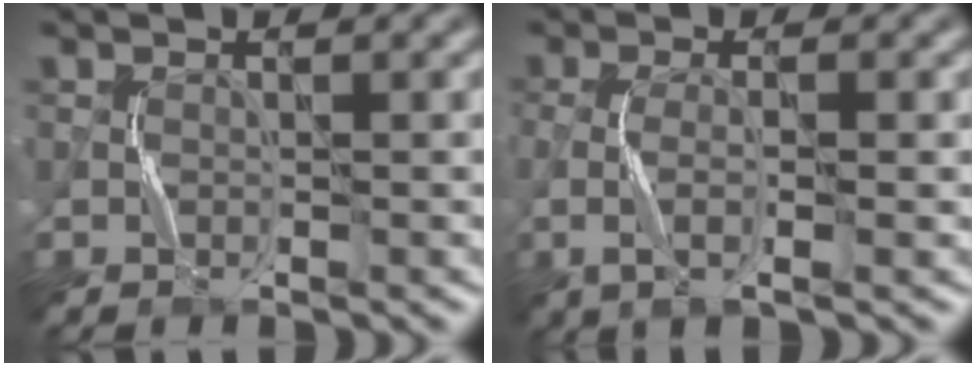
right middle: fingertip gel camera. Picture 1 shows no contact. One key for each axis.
{"total": 2.9, "fx": -0.3, "fy": 0.7, "fz": 2.8, "tx": -0.063, "ty": -0.010, "tz": -0.007}